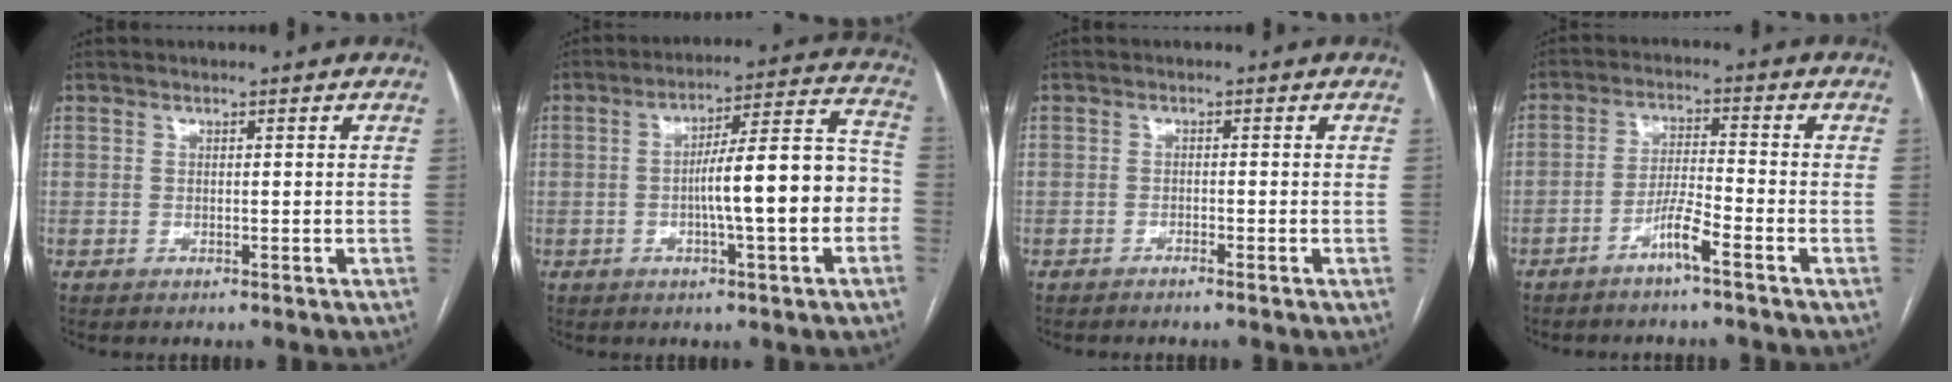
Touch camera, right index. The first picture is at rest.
{"total": 13.7, "force": [-2.7, 1.4, 13.4], "torque": [-0.197, 0.032, -0.040]}
{"total": 1.1, "force": [-0.9, -0.1, 0.6], "torque": [-0.013, 0.001, -0.015]}
{"total": 4.9, "force": [-3.2, -0.1, 3.7], "torque": [-0.072, 0.002, -0.064]}